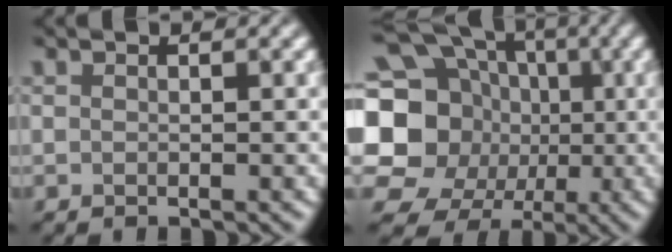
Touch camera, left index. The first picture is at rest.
{"total": 18.5, "force": [-0.9, 17.1, 7.2], "torque": [-0.176, 0.014, -0.040]}